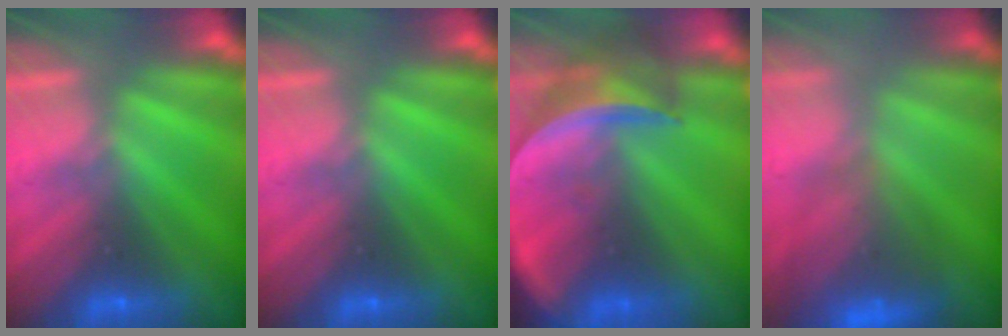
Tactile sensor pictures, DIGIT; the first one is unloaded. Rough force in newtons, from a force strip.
{"total": 0.0}
{"total": 8.4}
{"total": 8.8}